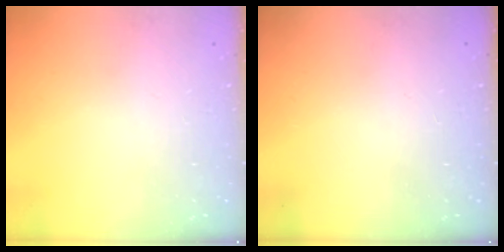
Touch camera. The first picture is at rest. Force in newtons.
{"total": 0.0}